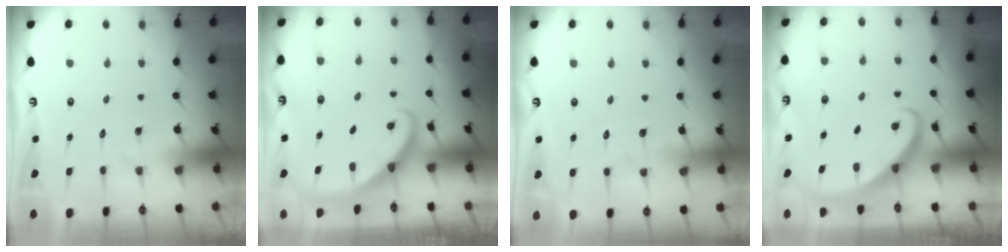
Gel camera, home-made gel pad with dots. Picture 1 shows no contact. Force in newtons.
{"total": 2.0, "press": 2.0, "slide": 0.1}
{"total": 3.2, "press": 3.2, "slide": 0.4}
{"total": 2.7, "press": 2.7, "slide": 0.2}